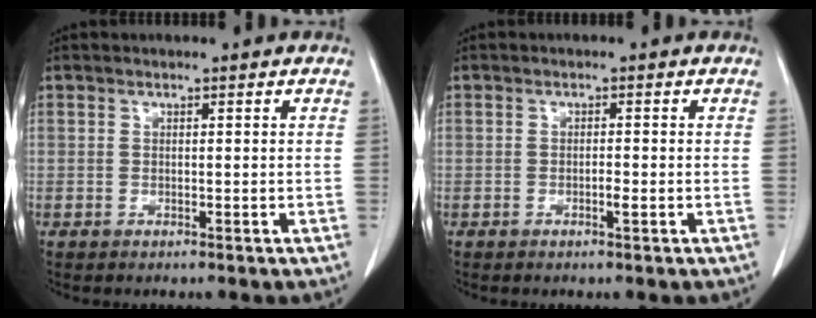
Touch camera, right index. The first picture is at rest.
{"total": 1.3, "force": [-0.5, 0.1, 1.2], "torque": [-0.021, 0.001, -0.007]}